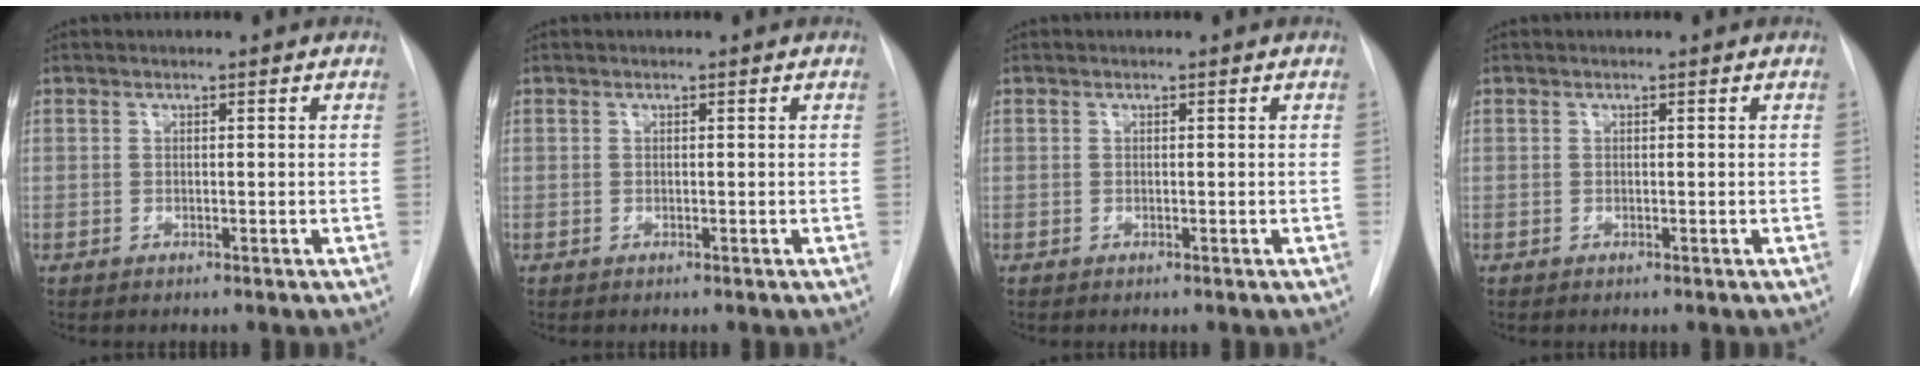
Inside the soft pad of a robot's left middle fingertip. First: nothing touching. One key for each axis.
{"total": 0.0}
{"total": 0.0}
{"total": 0.0}